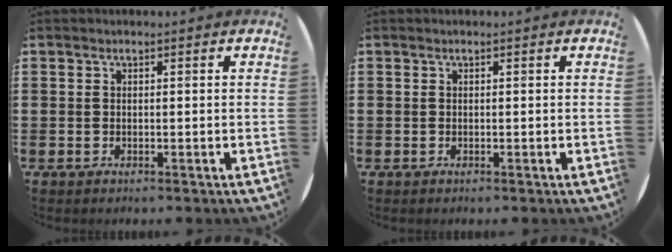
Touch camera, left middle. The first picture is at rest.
{"total": 0.0}